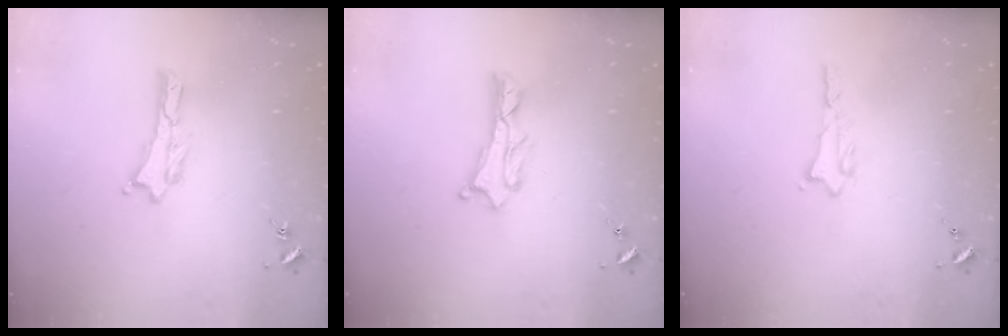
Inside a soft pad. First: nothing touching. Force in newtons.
{"total": 1.1, "press": 1.0, "slide": 0.2}
{"total": 0.9, "press": 0.9, "slide": 0.2}